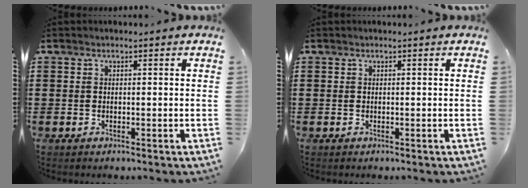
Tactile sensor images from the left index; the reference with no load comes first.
{"total": 0.0}